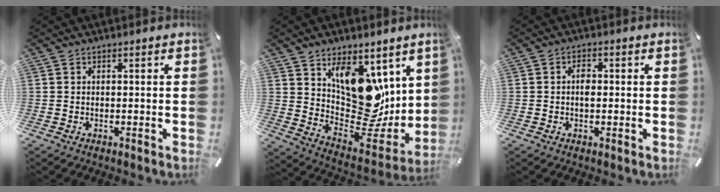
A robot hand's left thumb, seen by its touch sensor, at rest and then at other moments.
{"total": 14.9, "force": [4.7, 11.1, 8.7], "torque": [-0.099, -0.068, 0.100]}
{"total": 2.5, "force": [0.0, 1.5, 2.0], "torque": [-0.033, 0.000, -0.002]}